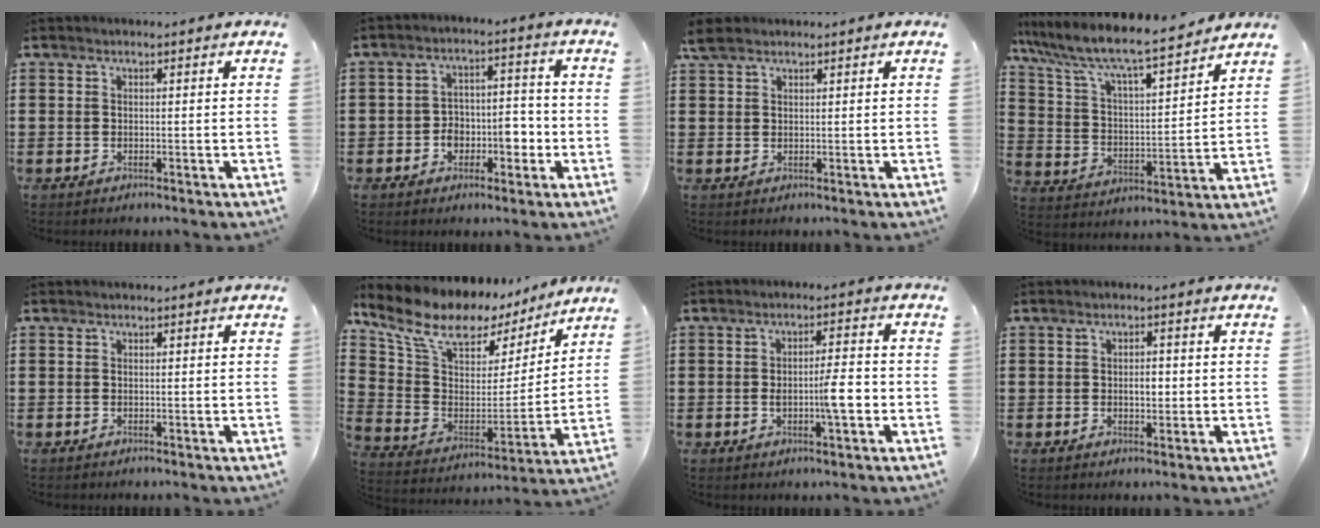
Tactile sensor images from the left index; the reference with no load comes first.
{"total": 5.4, "force": [-2.0, 3.9, 3.2], "torque": [-0.047, 0.007, -0.043]}
{"total": 2.6, "force": [1.9, 1.1, 1.4], "torque": [-0.032, 0.006, 0.035]}
{"total": 7.9, "force": [7.0, 0.7, 3.5], "torque": [-0.099, -0.049, 0.114]}
{"total": 0.0}
{"total": 12.0, "force": [9.5, 4.9, 5.5], "torque": [-0.141, -0.060, 0.166]}
{"total": 5.6, "force": [-1.1, 1.1, 5.4], "torque": [-0.084, 0.003, -0.022]}
{"total": 2.5, "force": [0.0, 1.2, 2.2], "torque": [-0.036, 0.001, -0.003]}